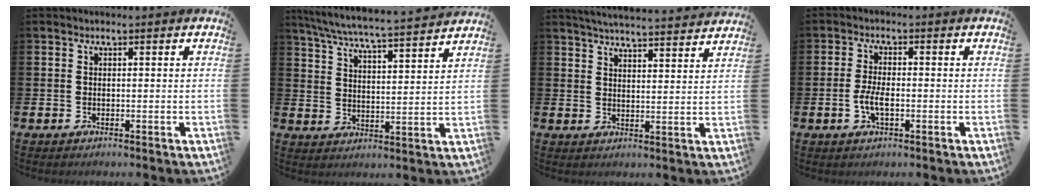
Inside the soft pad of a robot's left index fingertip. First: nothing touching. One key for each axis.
{"total": 6.5, "fx": 6.2, "fy": 0.0, "fz": 1.9, "tx": -0.063, "ty": -0.048, "tz": 0.107}
{"total": 4.9, "fx": 4.9, "fy": -0.1, "fz": 0.5, "tx": -0.021, "ty": -0.036, "tz": 0.085}
{"total": 3.4, "fx": -0.9, "fy": 1.4, "fz": 3.0, "tx": -0.058, "ty": 0.000, "tz": -0.018}